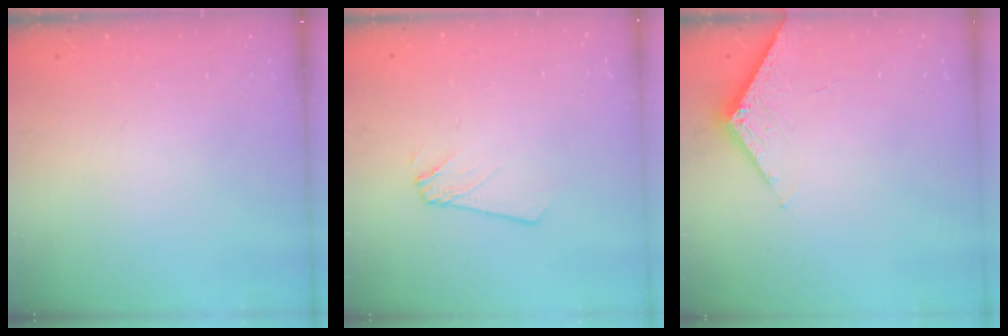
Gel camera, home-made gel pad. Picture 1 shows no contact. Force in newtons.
{"total": 2.4, "press": 2.4, "slide": 0.2}
{"total": 3.6, "press": 3.6, "slide": 0.3}